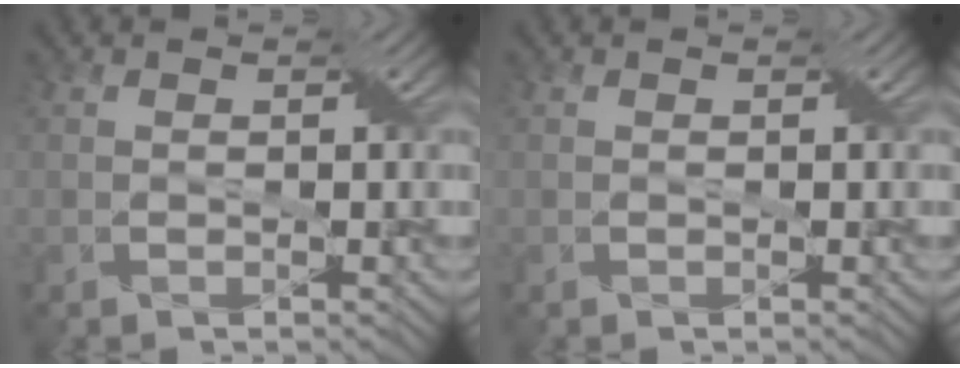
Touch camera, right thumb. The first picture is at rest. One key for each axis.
{"total": 0.0}